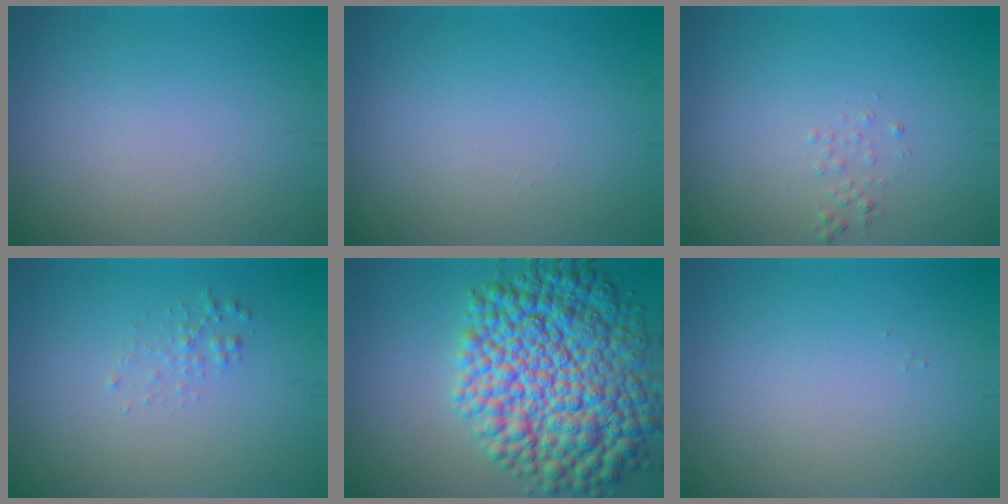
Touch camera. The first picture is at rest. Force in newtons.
{"total": 0.0}
{"total": 0.7, "press": 0.6, "slide": 0.1}
{"total": 0.9, "press": 0.9, "slide": 0.1}
{"total": 13.7, "press": 13.7, "slide": 0.1}
{"total": 0.0}